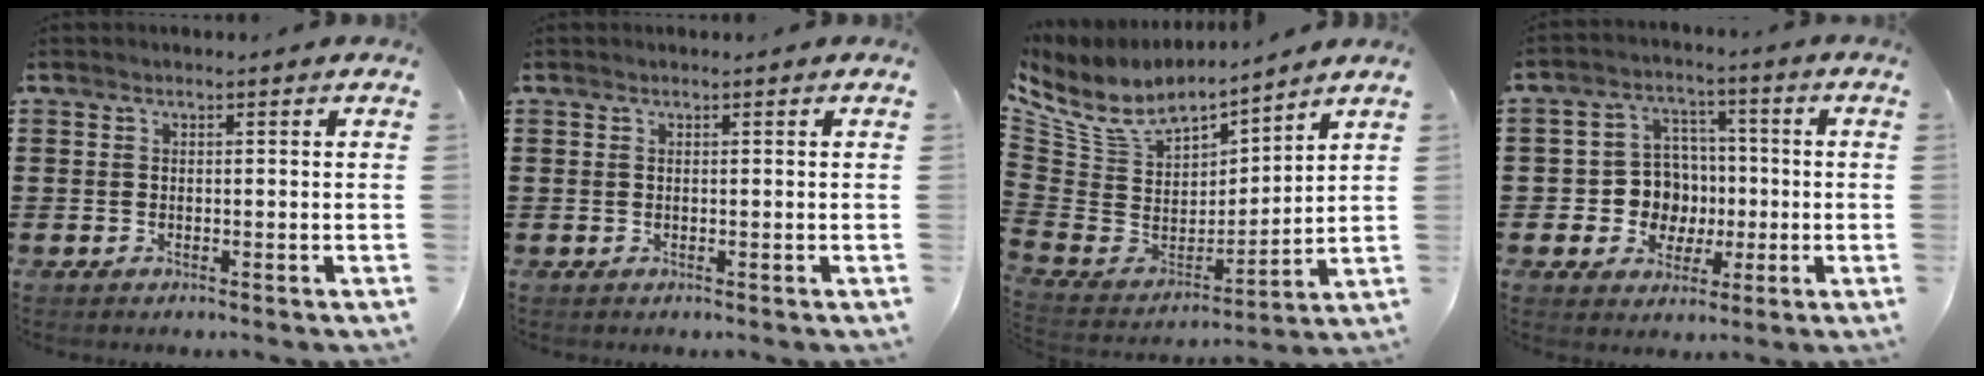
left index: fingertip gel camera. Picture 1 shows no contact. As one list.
[{"total": 0.0}, {"total": 8.2, "force": [6.0, 4.0, 3.9], "torque": [-0.109, -0.044, 0.107]}, {"total": 7.6, "force": [-0.5, 7.3, 2.3], "torque": [-0.061, 0.016, -0.002]}]